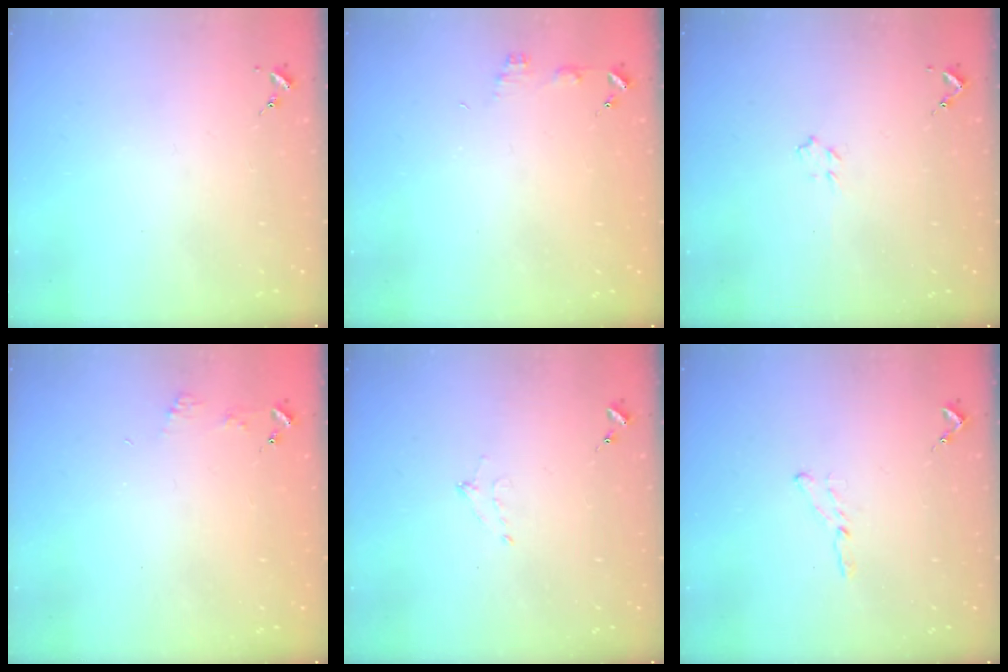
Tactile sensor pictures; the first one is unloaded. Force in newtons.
{"total": 4.0, "press": 4.0, "slide": 0.4}
{"total": 4.2, "press": 4.1, "slide": 0.6}
{"total": 3.1, "press": 3.1, "slide": 0.3}
{"total": 4.9, "press": 4.8, "slide": 0.7}
{"total": 4.0, "press": 4.0, "slide": 0.4}